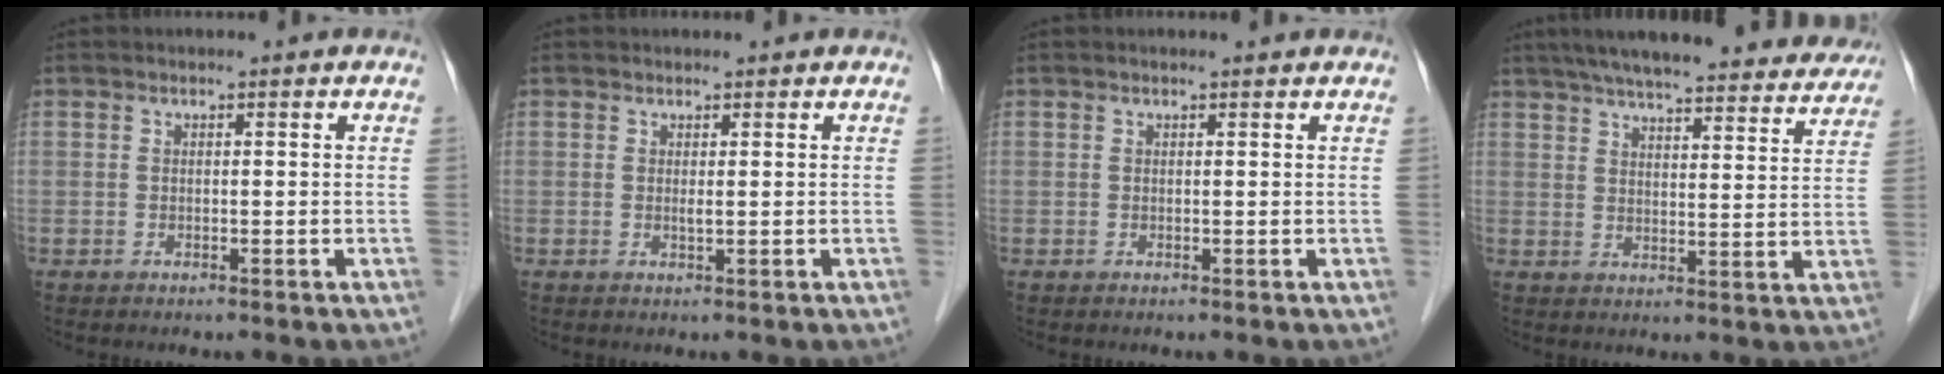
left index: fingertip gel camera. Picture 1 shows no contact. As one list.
[{"total": 0.5, "force": [0.2, 0.2, 0.5], "torque": [-0.012, -0.006, 0.000]}, {"total": 1.1, "force": [1.0, 0.1, 0.3], "torque": [-0.011, 0.006, 0.010]}, {"total": 28.0, "force": [24.6, 5.3, 12.1], "torque": [-0.191, -0.003, 0.306]}]